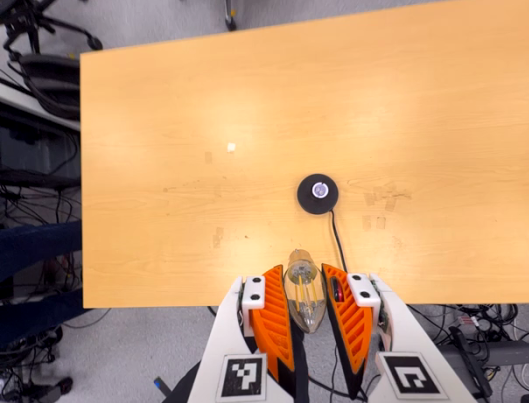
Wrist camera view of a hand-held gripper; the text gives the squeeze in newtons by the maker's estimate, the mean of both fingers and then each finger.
{"total": 10.3, "left": 9.7, "right": 10.9}